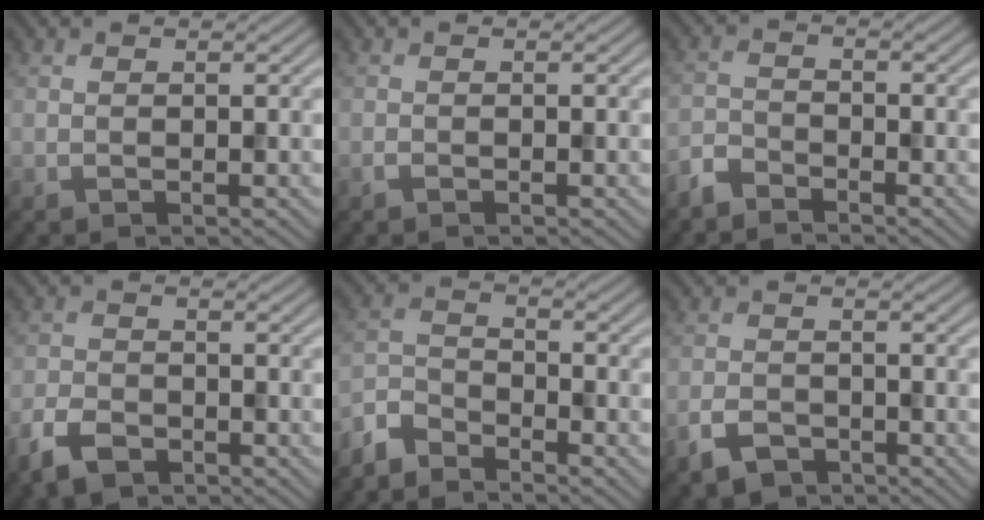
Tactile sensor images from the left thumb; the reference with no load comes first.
{"total": 0.6, "force": [-0.5, 0.2, 0.3], "torque": [-0.006, -0.001, -0.008]}
{"total": 3.2, "force": [-2.9, 1.0, 0.9], "torque": [-0.020, -0.006, -0.072]}
{"total": 4.5, "force": [-3.1, 2.4, 2.3], "torque": [-0.052, -0.007, -0.068]}
{"total": 4.9, "force": [-4.4, 1.5, 1.5], "torque": [-0.038, -0.008, -0.109]}
{"total": 3.6, "force": [-2.5, 2.1, 1.6], "torque": [-0.034, -0.007, -0.055]}